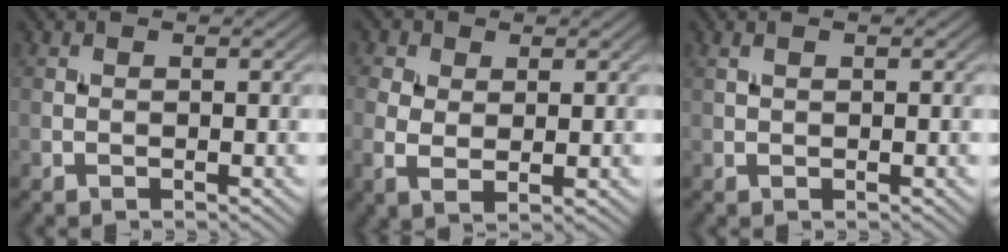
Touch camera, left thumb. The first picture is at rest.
{"total": 3.8, "force": [0.8, 2.2, 3.0], "torque": [-0.074, -0.001, 0.012]}
{"total": 1.0, "force": [0.6, 0.2, 0.8], "torque": [-0.022, 0.006, 0.011]}